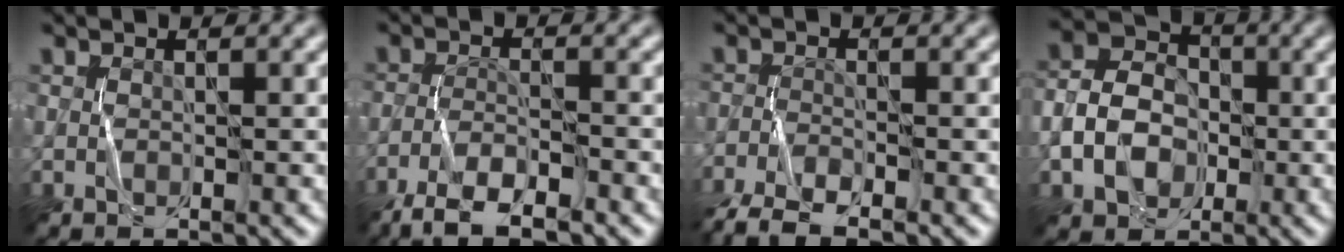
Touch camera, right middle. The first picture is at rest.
{"total": 4.7, "force": [-3.9, 0.8, 2.5], "torque": [-0.045, -0.003, -0.076]}
{"total": 4.8, "force": [-4.2, 0.7, 2.2], "torque": [-0.040, -0.020, -0.086]}
{"total": 5.3, "force": [-1.6, 4.2, 2.9], "torque": [-0.051, -0.001, -0.037]}